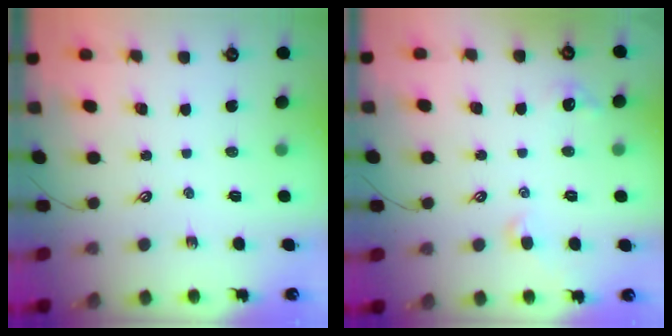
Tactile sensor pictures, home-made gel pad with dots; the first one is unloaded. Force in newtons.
{"total": 1.4, "press": 1.2, "slide": 0.6}